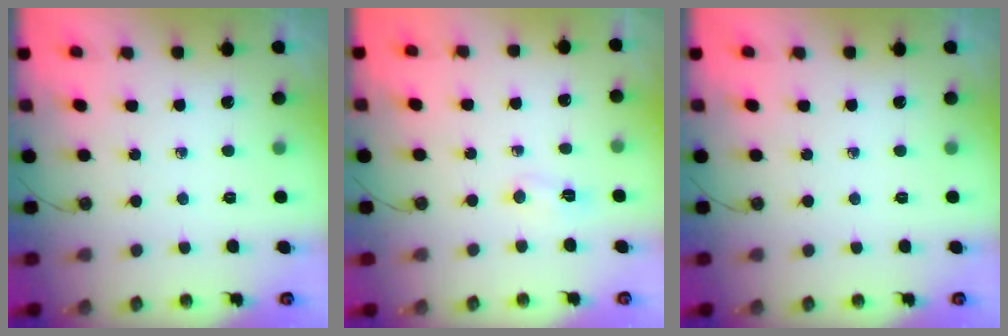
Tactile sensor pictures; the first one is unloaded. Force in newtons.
{"total": 4.1, "press": 3.8, "slide": 1.6}
{"total": 0.0}